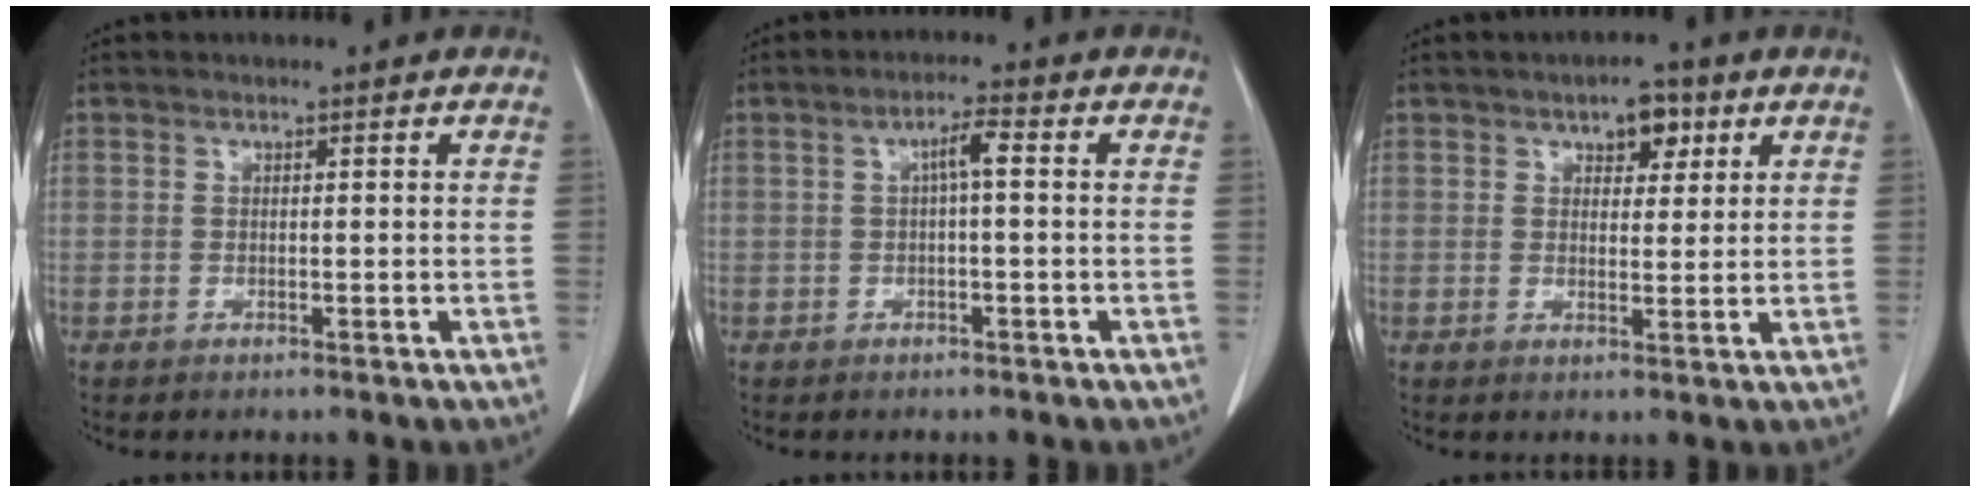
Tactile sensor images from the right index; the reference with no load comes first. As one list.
[{"total": 3.0, "force": [0.5, 0.3, 2.9], "torque": [-0.053, 0.009, 0.008]}, {"total": 4.5, "force": [2.5, 2.3, 3.0], "torque": [-0.039, 0.007, 0.035]}]